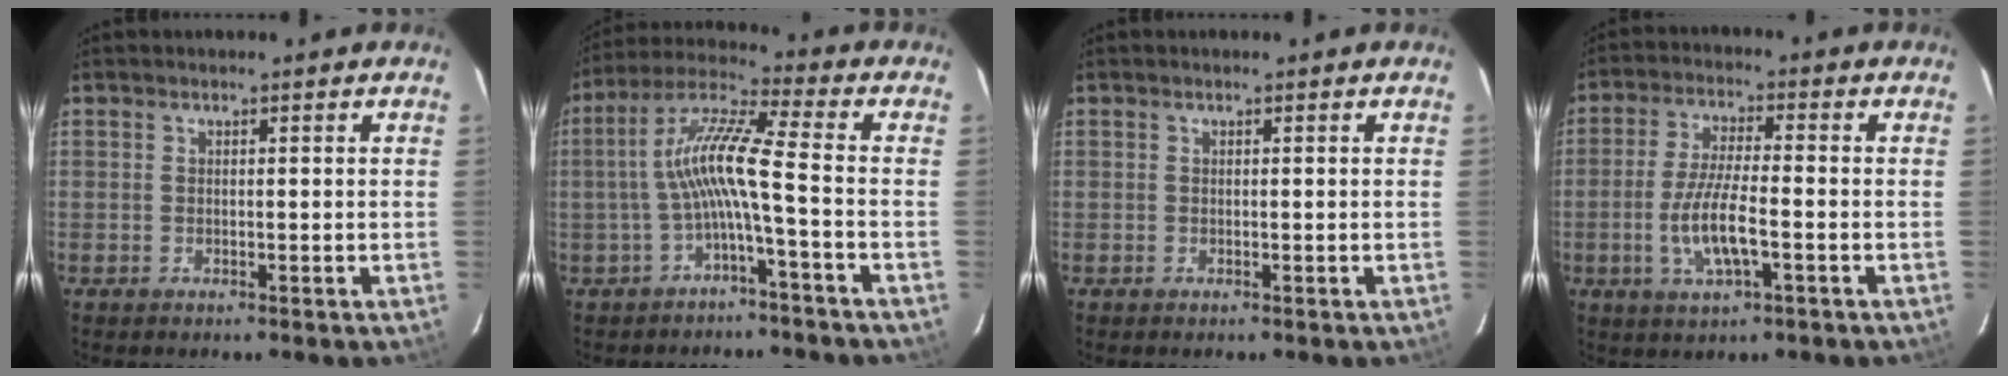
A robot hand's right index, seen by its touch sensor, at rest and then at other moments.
{"total": 9.3, "force": [-2.5, -0.2, 9.0], "torque": [-0.193, 0.018, -0.047]}
{"total": 0.0}
{"total": 8.9, "force": [-2.7, 2.2, 8.1], "torque": [-0.164, -0.007, -0.051]}